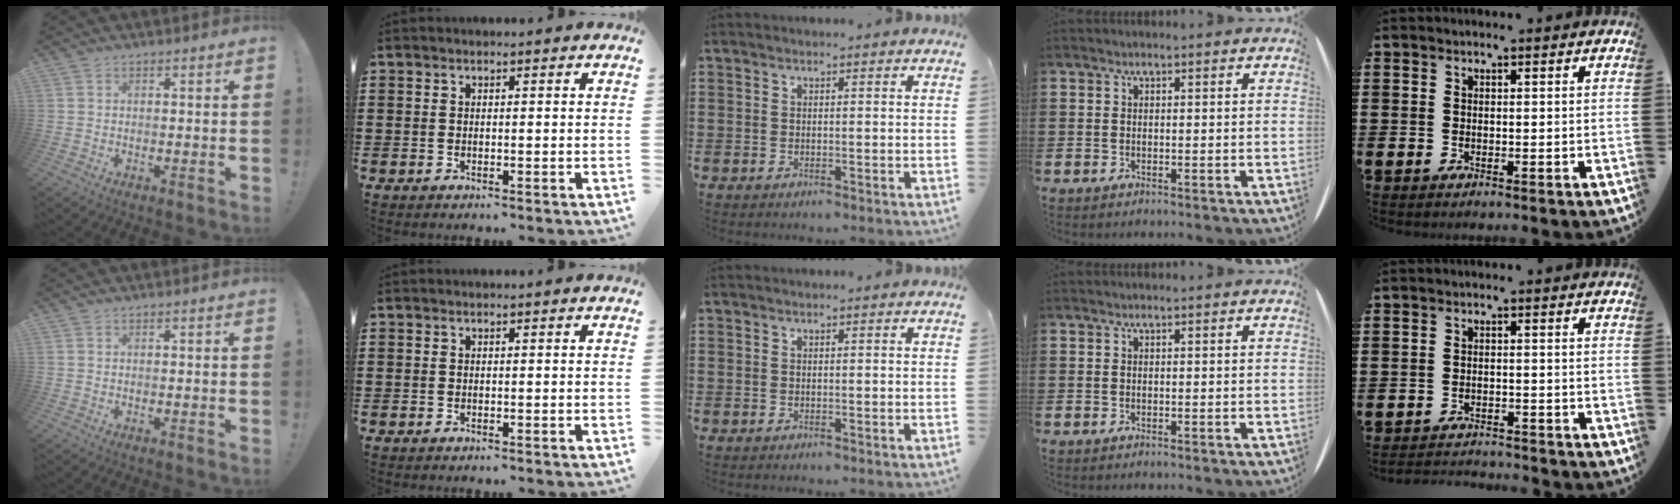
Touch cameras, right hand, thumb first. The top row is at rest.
{"little": {"total": 2.1, "force": [-2.1, 0.0, -0.2], "torque": [-0.003, 0.002, -0.046]}}